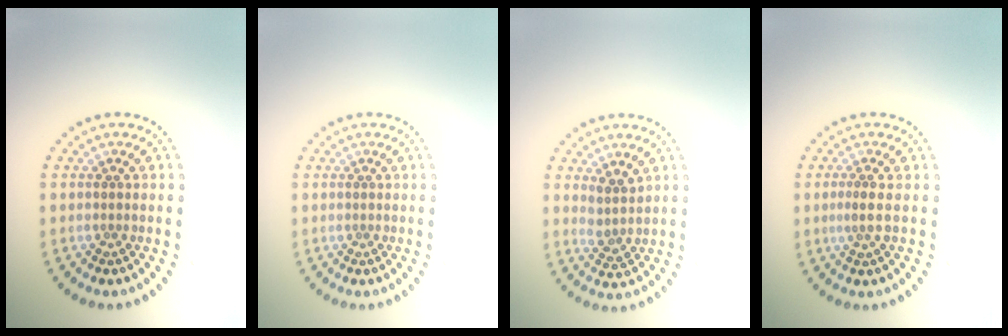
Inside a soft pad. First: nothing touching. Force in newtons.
{"total": 0.0}
{"total": 2.0, "press": 1.6, "slide": 1.2}
{"total": 1.2, "press": 0.7, "slide": 1.0}